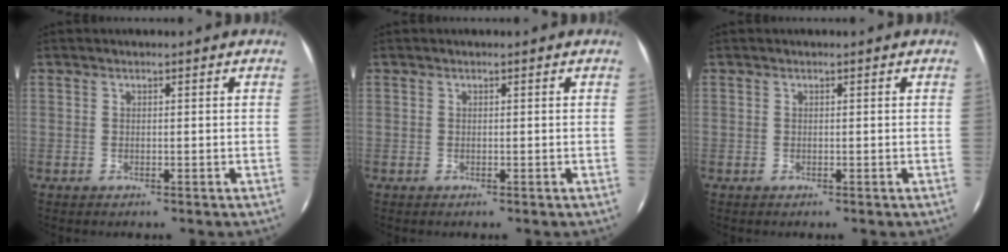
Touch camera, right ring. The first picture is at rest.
{"total": 0.0}
{"total": 0.0}